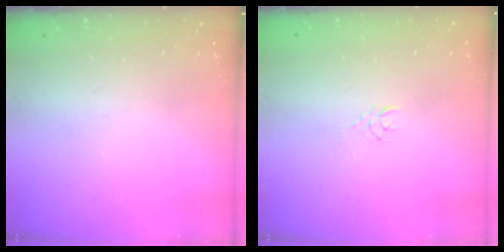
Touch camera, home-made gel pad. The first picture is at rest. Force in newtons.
{"total": 4.8, "press": 4.8, "slide": 0.3}